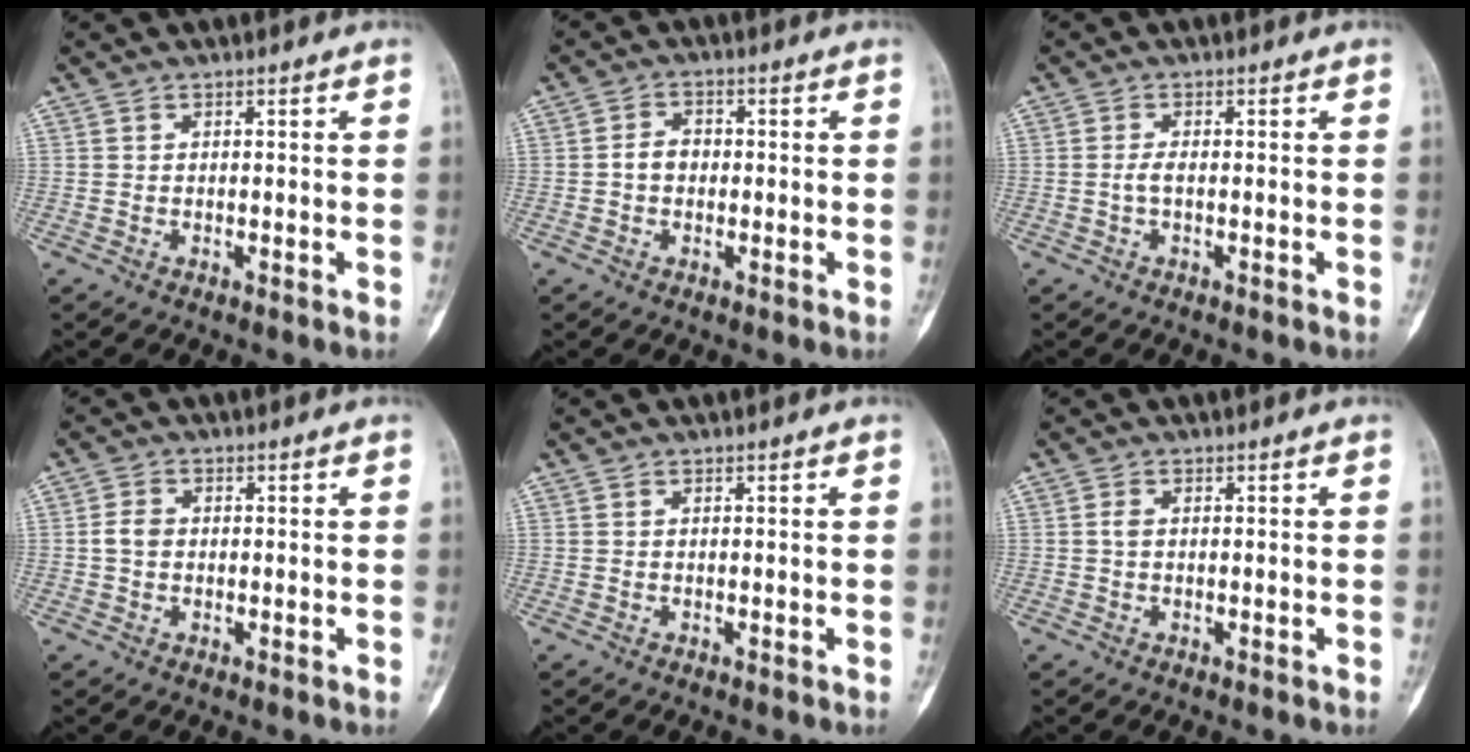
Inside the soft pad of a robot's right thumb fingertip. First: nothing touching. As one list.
[{"total": 3.3, "force": [-0.4, 2.5, 2.0], "torque": [-0.026, 0.013, -0.013]}, {"total": 1.4, "force": [-0.3, 0.4, 1.3], "torque": [-0.028, 0.000, -0.007]}, {"total": 2.7, "force": [-0.1, 2.1, 1.7], "torque": [-0.029, 0.006, -0.007]}, {"total": 0.0}, {"total": 1.1, "force": [0.0, 0.7, 0.8], "torque": [-0.015, 0.001, -0.002]}]